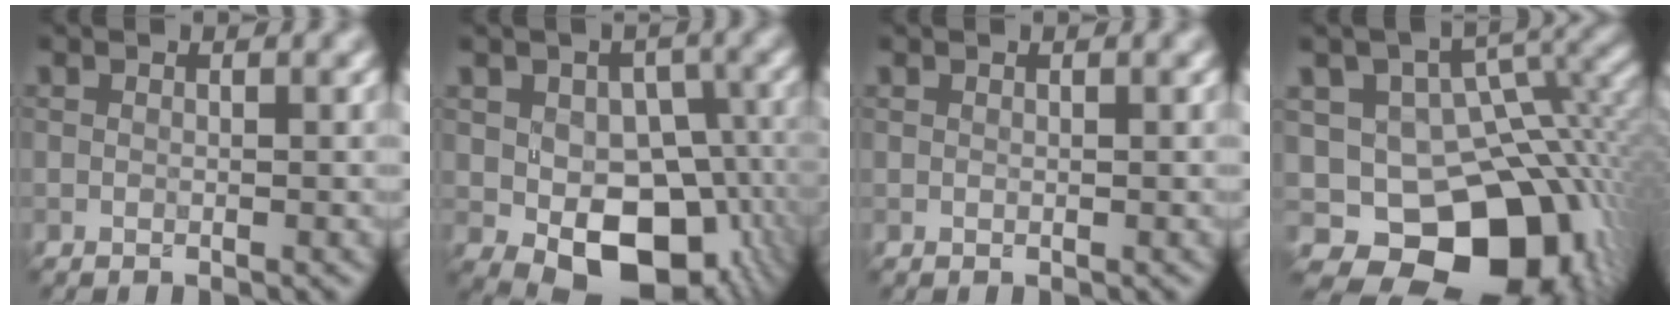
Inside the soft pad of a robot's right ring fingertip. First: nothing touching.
{"total": 10.2, "force": [-3.0, 6.9, 6.9], "torque": [-0.100, -0.014, -0.042]}
{"total": 0.0}
{"total": 14.1, "force": [-5.6, 9.3, 9.1], "torque": [-0.129, -0.016, -0.076]}